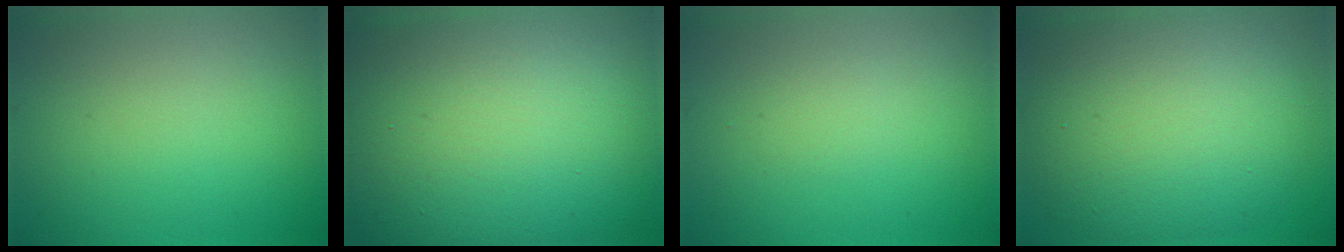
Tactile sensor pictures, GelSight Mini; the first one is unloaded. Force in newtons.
{"total": 21.9, "press": 21.9, "slide": 1.3}
{"total": 0.8, "press": 0.8, "slide": 0.1}
{"total": 10.4, "press": 10.4, "slide": 0.6}